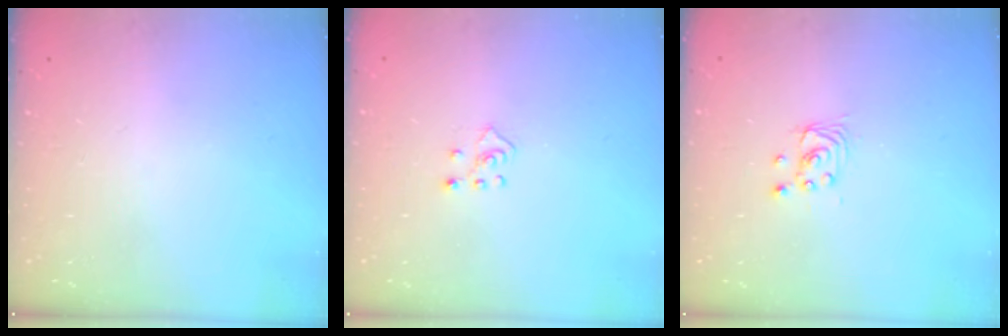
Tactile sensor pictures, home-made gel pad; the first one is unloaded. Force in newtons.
{"total": 2.3, "press": 2.3, "slide": 0.5}
{"total": 2.4, "press": 2.4, "slide": 0.2}